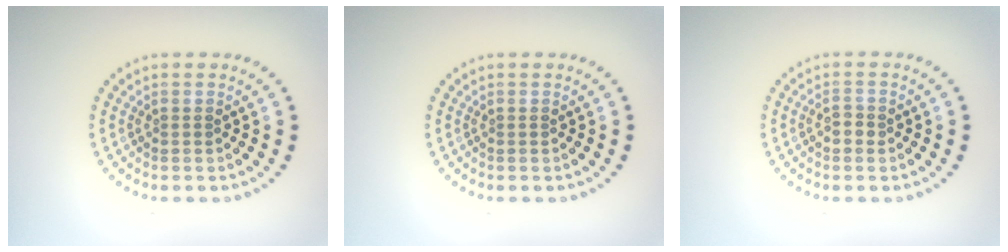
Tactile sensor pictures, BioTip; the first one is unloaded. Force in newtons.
{"total": 0.0}
{"total": 1.3, "press": 1.3, "slide": 0.0}